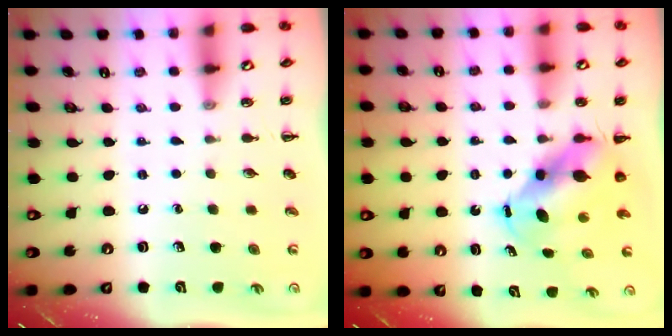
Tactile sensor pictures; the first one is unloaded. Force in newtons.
{"total": 6.3, "press": 6.1, "slide": 1.6}